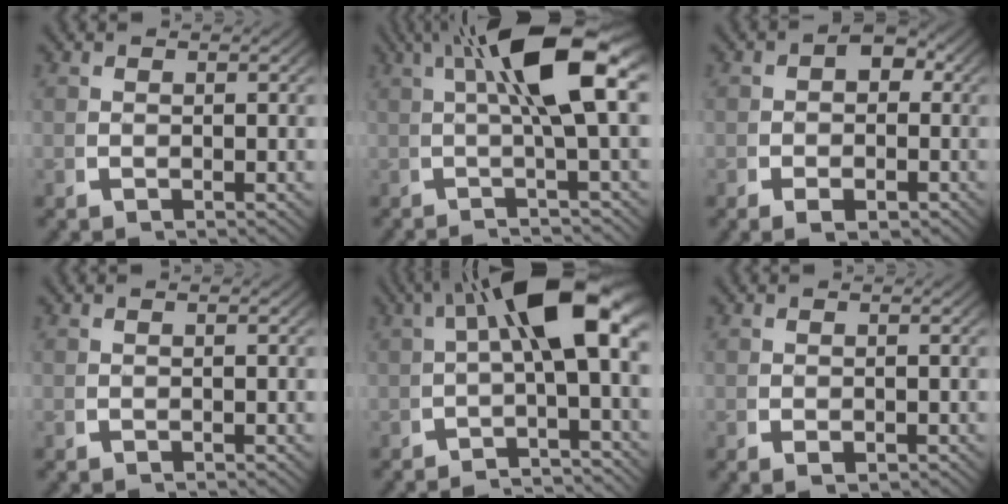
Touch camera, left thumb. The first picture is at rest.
{"total": 10.5, "force": [1.2, 2.7, 10.1], "torque": [-0.148, 0.012, 0.014]}
{"total": 3.7, "force": [-0.3, 2.7, 2.5], "torque": [-0.030, -0.012, -0.005]}
{"total": 0.0}
{"total": 11.0, "force": [0.1, 4.4, 10.1], "torque": [-0.142, 0.005, -0.001]}
{"total": 1.1, "force": [-0.3, 0.8, 0.8], "torque": [-0.016, -0.009, -0.001]}